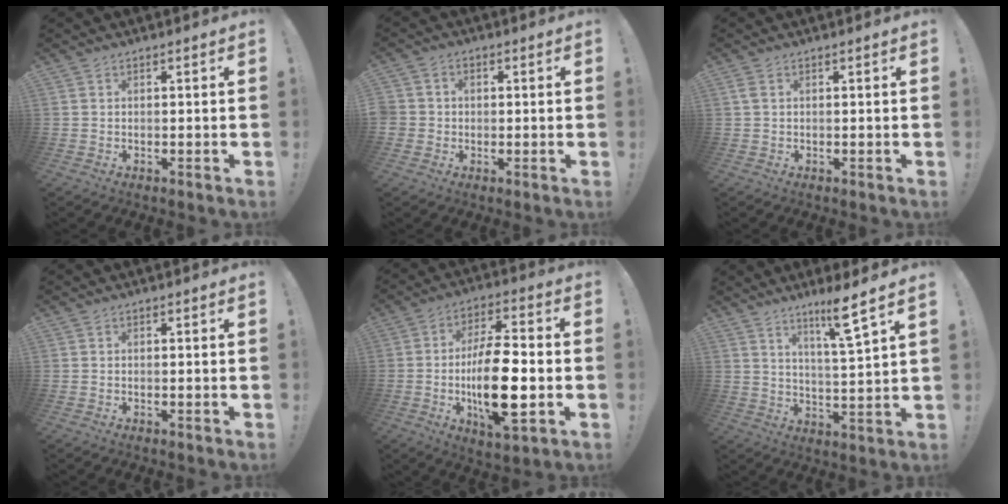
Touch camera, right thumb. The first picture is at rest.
{"total": 3.7, "force": [-0.2, 3.4, 1.3], "torque": [-0.014, 0.005, -0.003]}
{"total": 1.6, "force": [0.6, 0.9, 1.2], "torque": [-0.030, 0.005, 0.012]}
{"total": 0.0}
{"total": 18.3, "force": [-3.0, 6.9, 16.8], "torque": [-0.298, 0.001, -0.047]}
{"total": 9.4, "force": [6.4, -0.9, 6.9], "torque": [-0.102, -0.045, 0.093]}